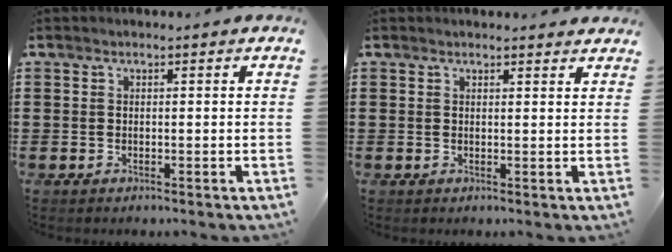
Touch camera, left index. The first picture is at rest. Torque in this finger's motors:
{"motor_torque": [2.14, 0.00, 0.11, 0.04]}